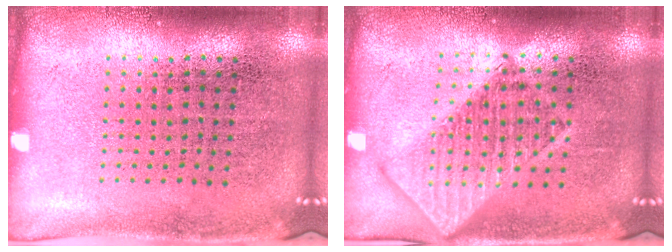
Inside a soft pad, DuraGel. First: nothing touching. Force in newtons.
{"total": 2.9, "press": 2.9, "slide": 0.4}